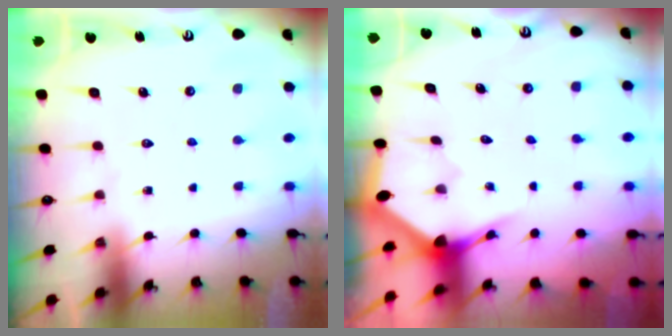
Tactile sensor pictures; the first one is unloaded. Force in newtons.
{"total": 3.2, "press": 3.2, "slide": 0.1}